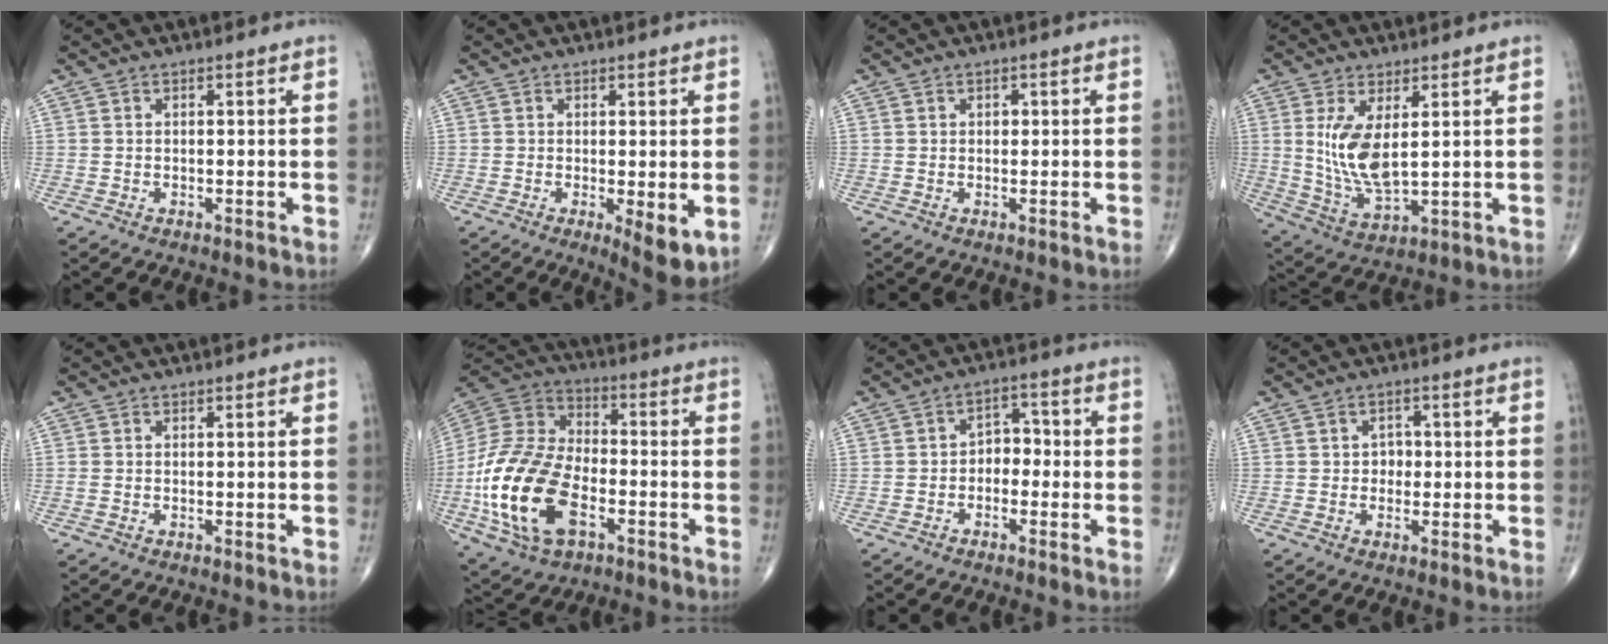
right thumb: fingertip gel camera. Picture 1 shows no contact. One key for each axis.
{"total": 6.1, "fx": -1.0, "fy": 1.9, "fz": 5.7, "tx": -0.081, "ty": -0.020, "tz": -0.013}
{"total": 0.9, "fx": 0.2, "fy": 0.7, "fz": 0.5, "tx": -0.004, "ty": 0.002, "tz": 0.003}
{"total": 9.5, "fx": 2.2, "fy": 3.8, "fz": 8.5, "tx": -0.170, "ty": -0.031, "tz": 0.055}
{"total": 0.5, "fx": -0.1, "fy": 0.3, "fz": 0.4, "tx": -0.013, "ty": 0.005, "tz": 0.002}
{"total": 22.1, "fx": -6.7, "fy": 12.6, "fz": 16.8, "tx": -0.344, "ty": 0.018, "tz": -0.121}
{"total": 4.4, "fx": -1.3, "fy": 3.2, "fz": 2.6, "tx": -0.015, "ty": 0.024, "tz": -0.035}
{"total": 2.5, "fx": -0.1, "fy": 2.1, "fz": 1.3, "tx": 0.000, "ty": 0.007, "tz": -0.007}